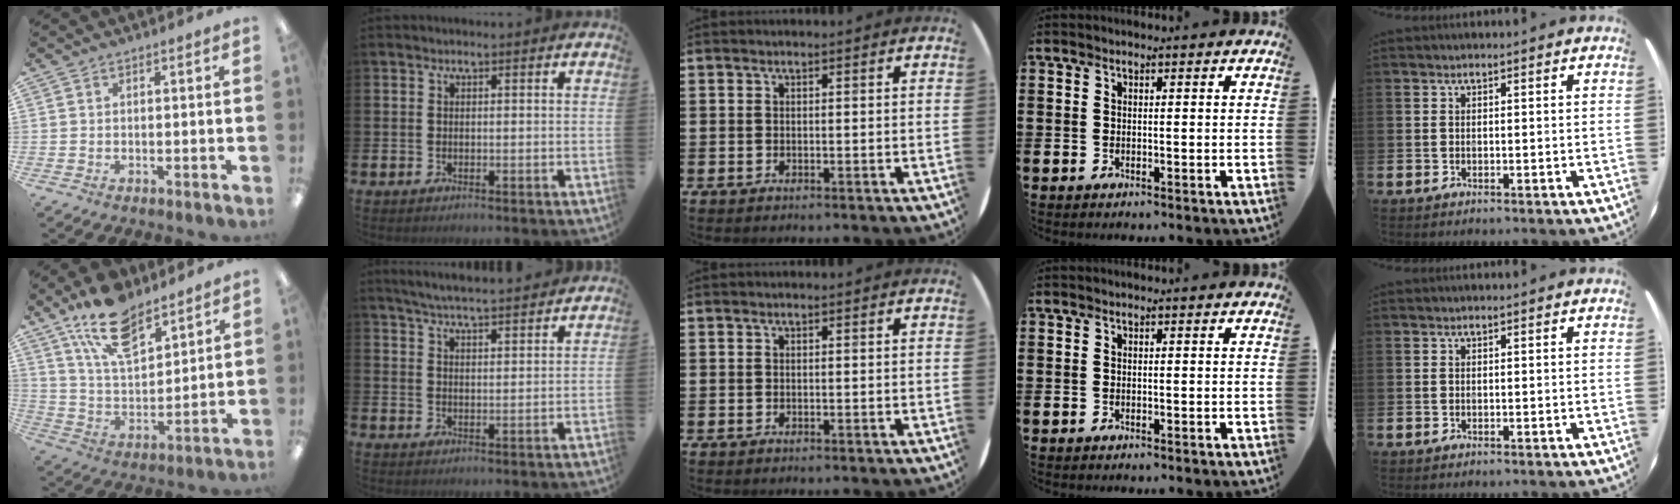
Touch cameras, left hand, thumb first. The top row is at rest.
{"thumb": {"total": 15.8, "force": [11.3, 7.1, 8.4], "torque": [-0.154, -0.052, 0.204]}, "index": {"total": 5.2, "force": [5.1, -0.1, 0.8], "torque": [-0.027, -0.029, 0.091]}}